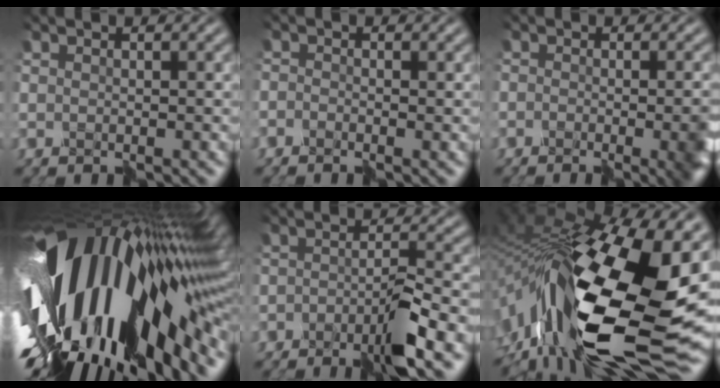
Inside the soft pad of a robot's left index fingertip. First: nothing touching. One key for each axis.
{"total": 1.2, "fx": -1.1, "fy": 0.4, "fz": -0.1, "tx": -0.005, "ty": 0.001, "tz": -0.022}
{"total": 6.1, "fx": -2.8, "fy": 2.4, "fz": 4.9, "tx": -0.048, "ty": -0.005, "tz": -0.033}
{"total": 16.8, "fx": -1.6, "fy": 8.3, "fz": 14.5, "tx": -0.263, "ty": -0.013, "tz": -0.032}
{"total": 3.8, "fx": -2.8, "fy": 0.4, "fz": 2.6, "tx": -0.055, "ty": 0.004, "tz": -0.055}
{"total": 18.6, "fx": -3.7, "fy": 9.2, "fz": 15.8, "tx": -0.322, "ty": -0.016, "tz": -0.063}